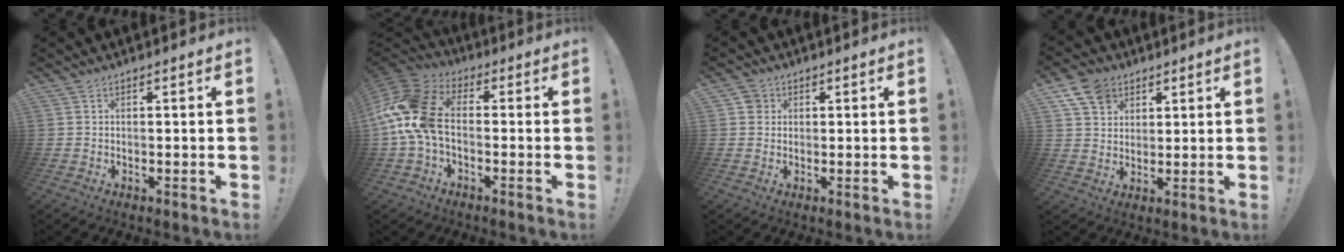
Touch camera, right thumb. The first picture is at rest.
{"total": 16.3, "force": [-0.9, 10.4, 12.6], "torque": [-0.245, 0.025, -0.009]}
{"total": 2.7, "force": [1.0, 2.5, 0.6], "torque": [-0.012, 0.004, 0.018]}
{"total": 9.1, "force": [5.2, 6.7, 3.5], "torque": [-0.062, -0.020, 0.104]}